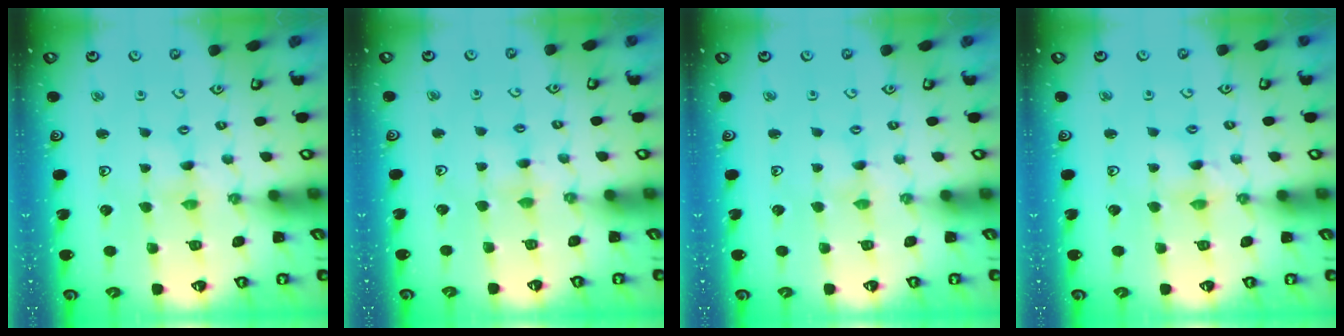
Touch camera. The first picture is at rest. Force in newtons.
{"total": 3.0, "press": 2.9, "slide": 0.4}
{"total": 0.0}
{"total": 3.0, "press": 3.0, "slide": 0.3}